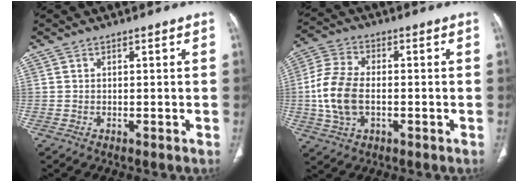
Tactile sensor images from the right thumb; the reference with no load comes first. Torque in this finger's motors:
{"motor_torque": [-0.25, 1.19, 1.12, 0.11, 0.31]}